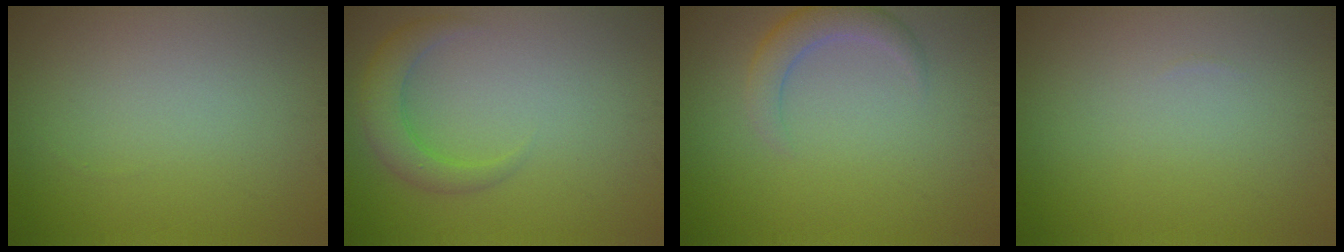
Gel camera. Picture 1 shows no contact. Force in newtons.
{"total": 3.0, "press": 3.0, "slide": 0.1}
{"total": 2.6, "press": 2.6, "slide": 0.1}
{"total": 0.0}